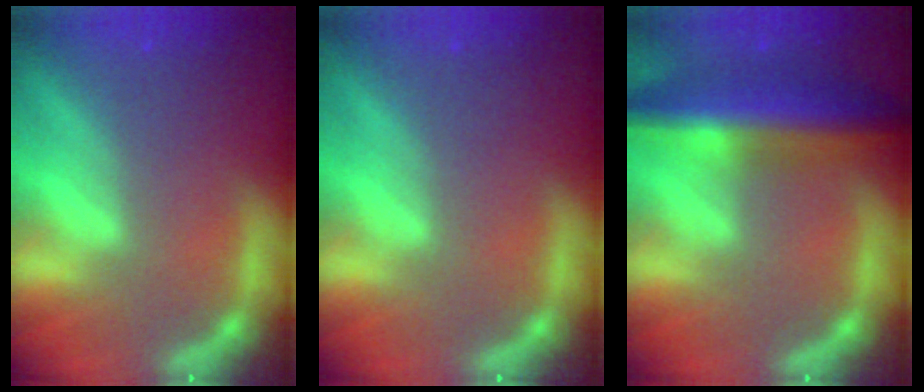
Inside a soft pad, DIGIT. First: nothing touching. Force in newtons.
{"total": 0.0}
{"total": 8.5}